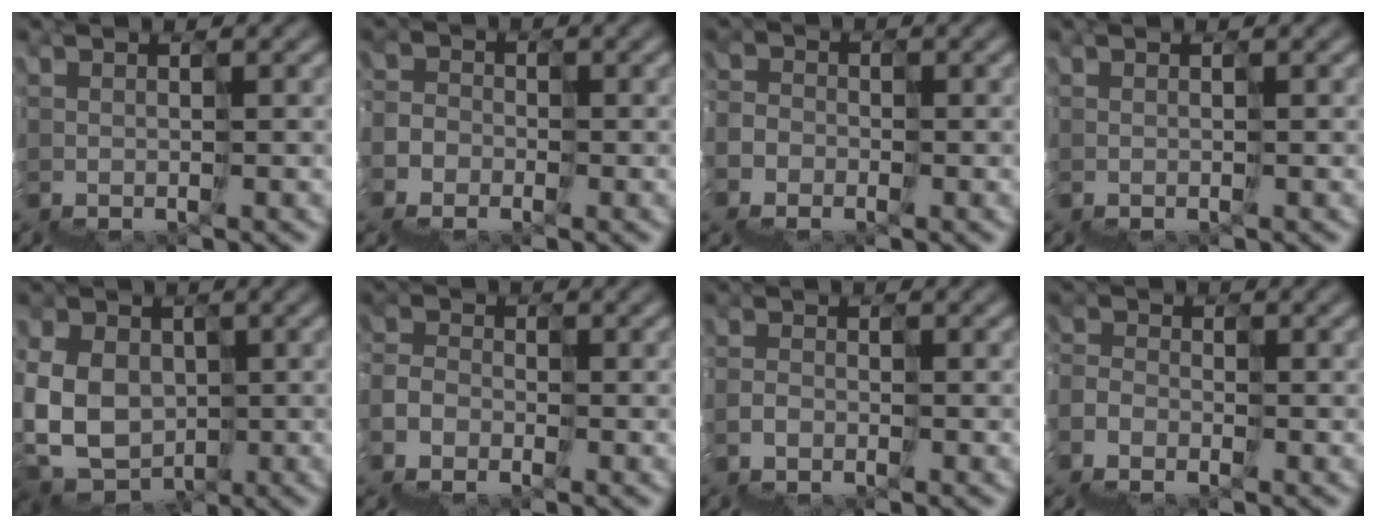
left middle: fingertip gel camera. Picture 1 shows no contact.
{"total": 6.3, "force": [-5.0, 3.7, -1.4], "torque": [0.030, -0.013, -0.079]}
{"total": 6.1, "force": [-4.6, 3.8, -1.1], "torque": [0.021, -0.015, -0.069]}
{"total": 0.0}
{"total": 4.9, "force": [-0.1, 4.5, 1.8], "torque": [-0.017, 0.013, 0.002]}
{"total": 4.7, "force": [-4.0, 1.4, -2.1], "torque": [0.052, 0.003, -0.071]}
{"total": 3.2, "force": [-2.7, 1.5, -0.5], "torque": [0.021, -0.002, -0.048]}
{"total": 5.3, "force": [-4.8, 1.6, -1.6], "torque": [0.038, -0.004, -0.074]}